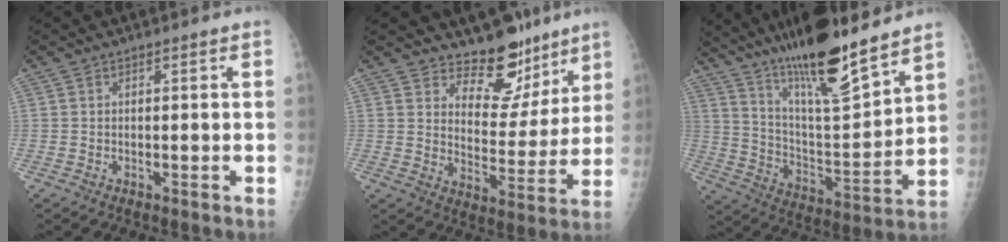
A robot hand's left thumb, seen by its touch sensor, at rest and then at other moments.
{"total": 11.5, "force": [9.3, 5.7, 3.5], "torque": [-0.001, -0.073, 0.145]}
{"total": 20.5, "force": [15.8, 3.0, 12.8], "torque": [-0.197, -0.081, 0.279]}